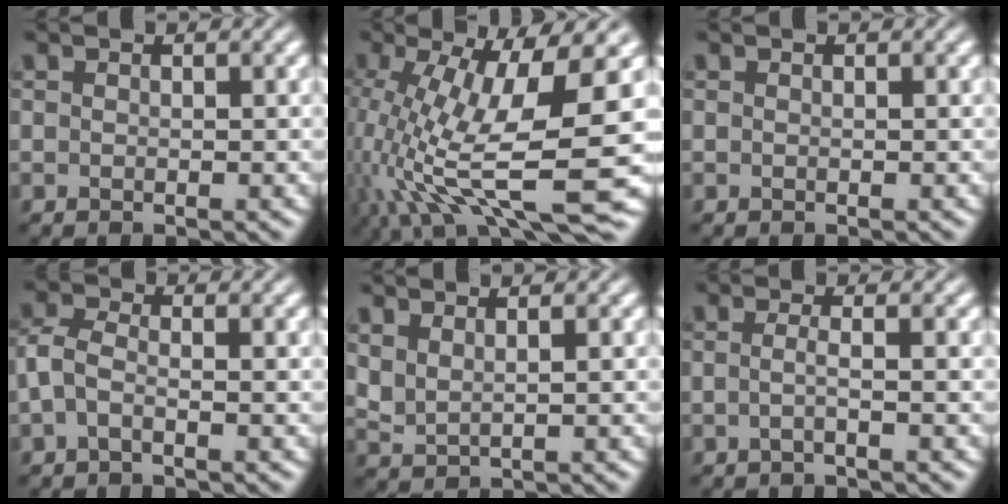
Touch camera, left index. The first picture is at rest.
{"total": 14.0, "force": [-1.2, 4.6, 13.2], "torque": [-0.252, -0.014, -0.014]}
{"total": 0.0}
{"total": 2.3, "force": [-0.7, 1.2, 1.9], "torque": [-0.047, 0.006, -0.022]}
{"total": 1.9, "force": [1.4, 0.7, 1.0], "torque": [-0.022, -0.004, 0.034]}
{"total": 1.4, "force": [-0.3, 0.5, 1.3], "torque": [-0.020, -0.004, -0.010]}